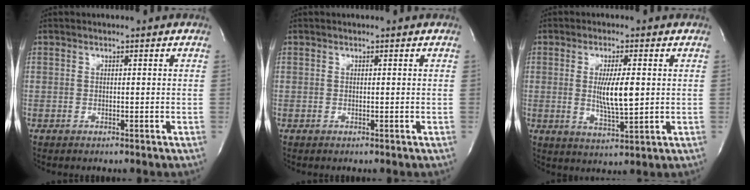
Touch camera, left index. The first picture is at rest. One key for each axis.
{"total": 0.0}
{"total": 6.5, "fx": 0.6, "fy": 1.0, "fz": 6.4, "tx": -0.117, "ty": -0.012, "tz": 0.014}